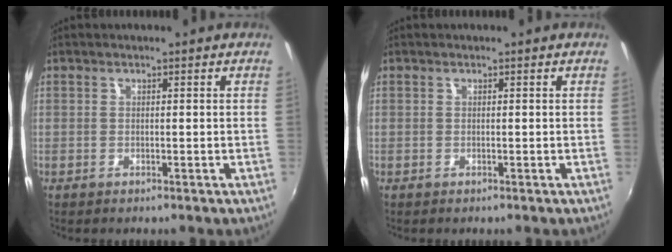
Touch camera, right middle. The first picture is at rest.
{"total": 0.0}